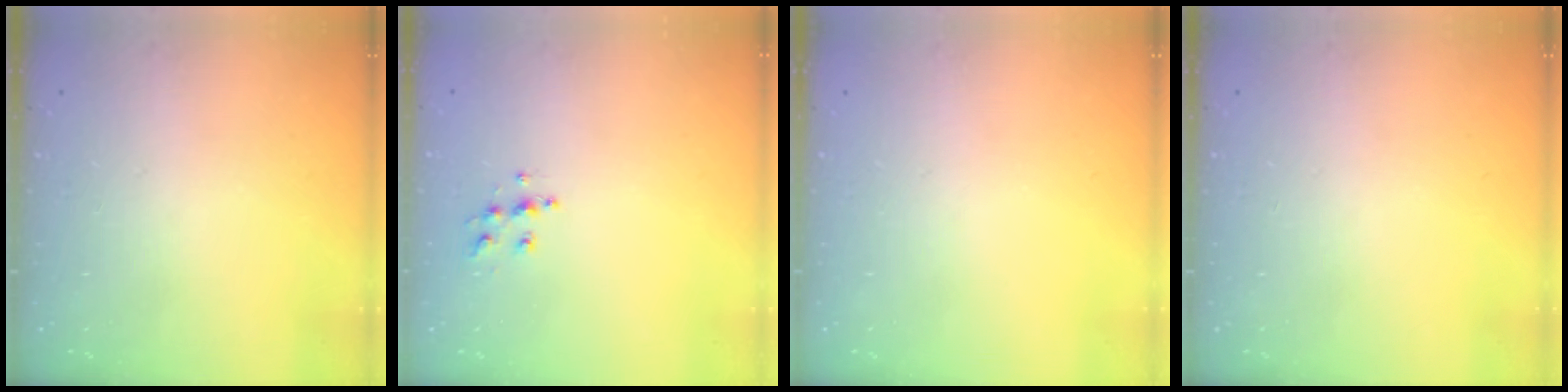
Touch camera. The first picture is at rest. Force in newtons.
{"total": 6.6, "press": 6.5, "slide": 0.3}
{"total": 0.0}
{"total": 0.0}